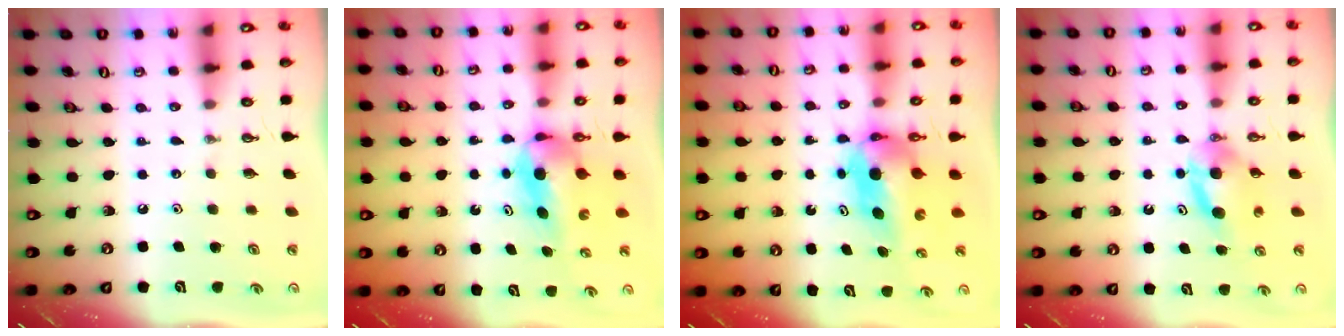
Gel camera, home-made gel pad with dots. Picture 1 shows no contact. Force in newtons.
{"total": 5.3, "press": 4.9, "slide": 2.0}
{"total": 6.0, "press": 6.0, "slide": 0.4}
{"total": 6.8, "press": 6.8, "slide": 0.1}